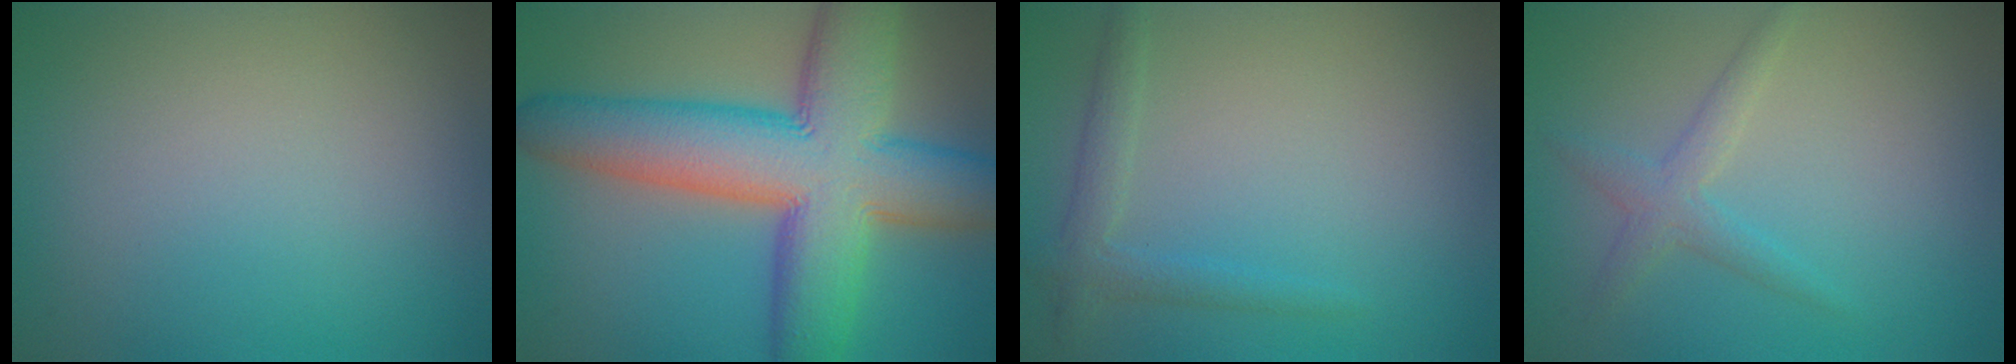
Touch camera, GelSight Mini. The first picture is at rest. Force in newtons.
{"total": 13.3, "press": 13.2, "slide": 0.6}
{"total": 1.2, "press": 1.2, "slide": 0.1}
{"total": 2.1, "press": 2.1, "slide": 0.1}